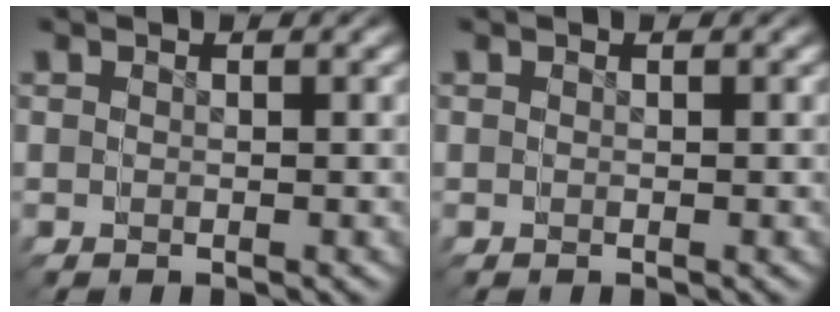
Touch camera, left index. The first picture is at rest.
{"total": 0.0}